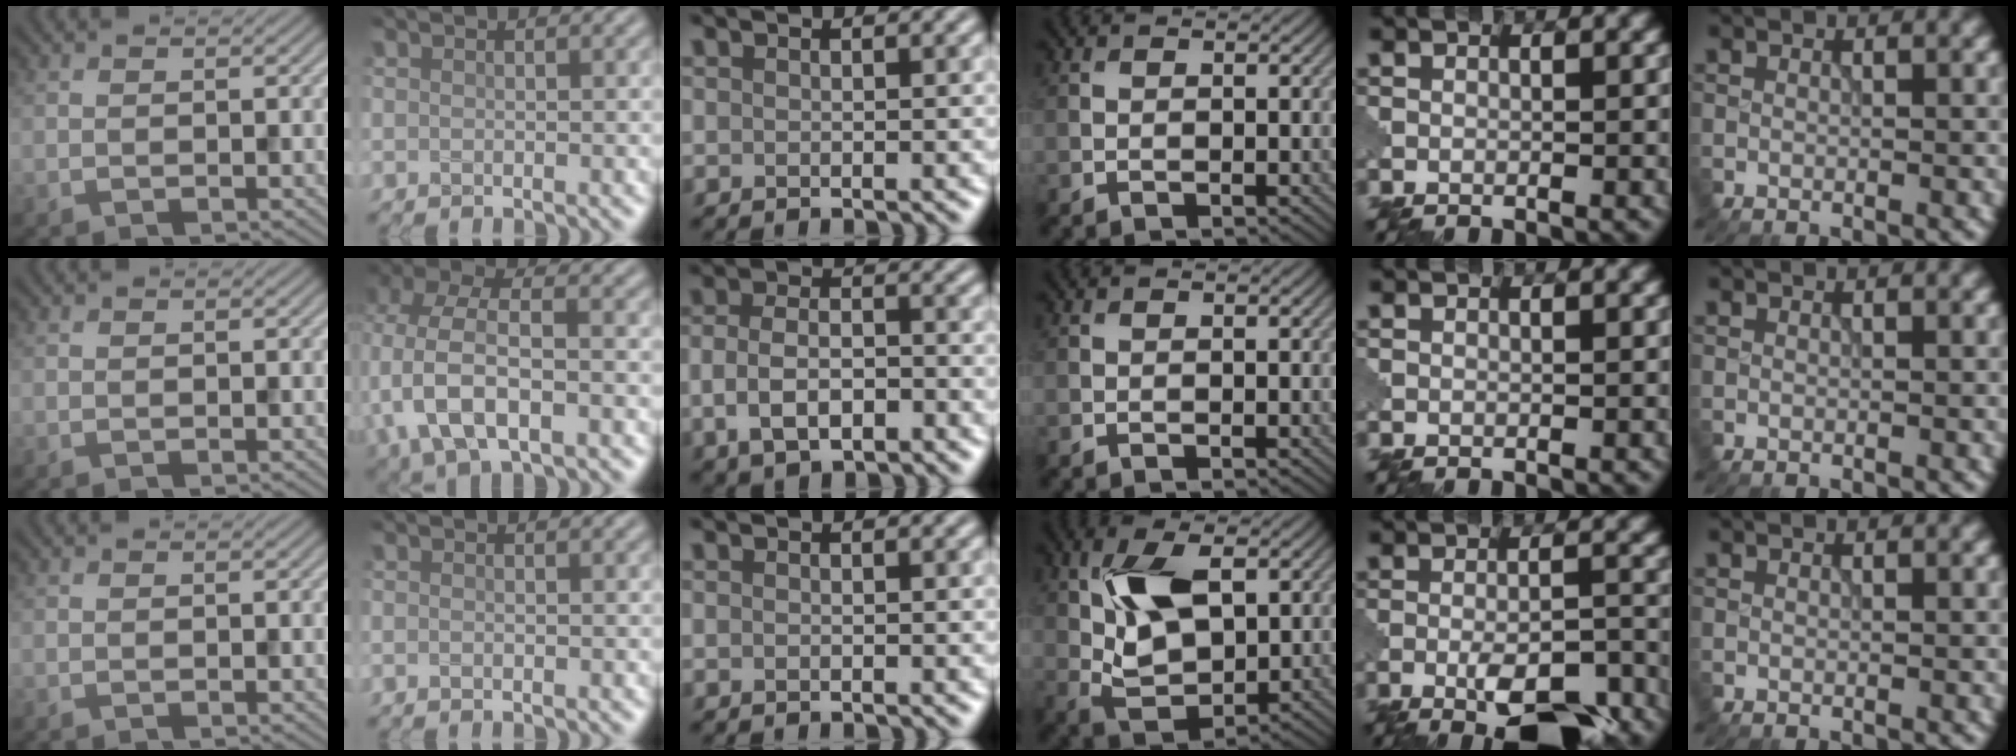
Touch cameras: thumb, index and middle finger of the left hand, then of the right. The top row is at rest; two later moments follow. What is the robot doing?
{"motion": "extract", "object": "pin"}